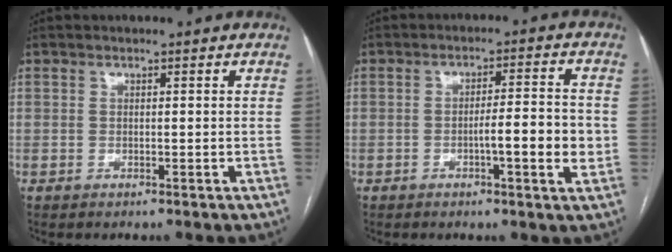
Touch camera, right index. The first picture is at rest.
{"total": 7.3, "force": [-1.7, 0.6, 7.0], "torque": [-0.102, 0.005, -0.027]}